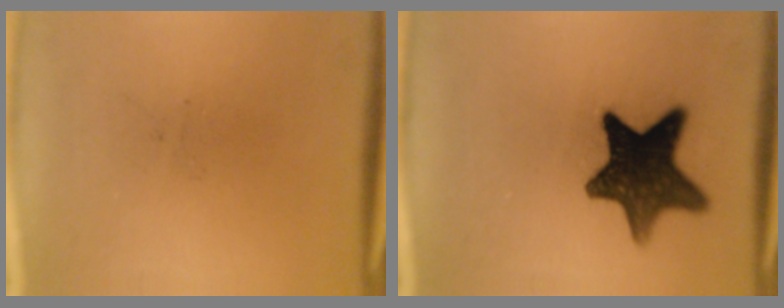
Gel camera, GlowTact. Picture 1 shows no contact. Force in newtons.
{"total": 13.1}